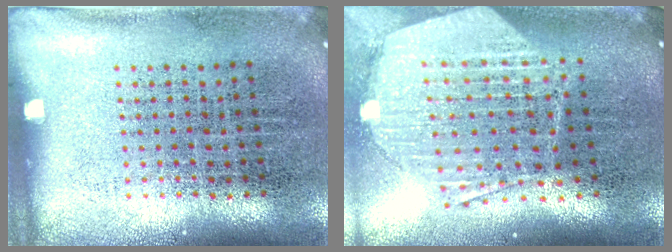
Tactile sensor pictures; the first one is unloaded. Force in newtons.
{"total": 2.2, "press": 1.9, "slide": 1.1}